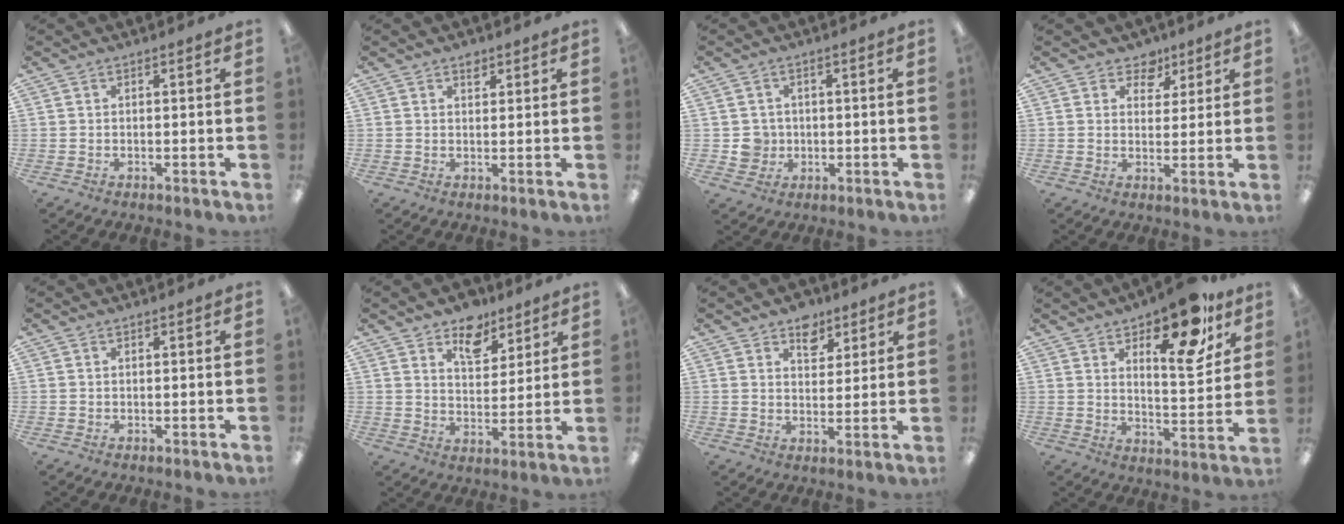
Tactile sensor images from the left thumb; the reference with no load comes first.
{"total": 2.1, "force": [1.5, 1.2, 0.9], "torque": [-0.002, -0.006, 0.025]}
{"total": 4.5, "force": [0.0, 4.4, 0.7], "torque": [-0.005, 0.005, -0.001]}
{"total": 5.5, "force": [3.7, 3.9, 1.3], "torque": [-0.010, -0.019, 0.062]}
{"total": 0.0}
{"total": 8.9, "force": [6.7, 4.9, 3.3], "torque": [-0.032, -0.038, 0.118]}
{"total": 6.6, "force": [4.6, 4.2, 2.2], "torque": [-0.012, -0.020, 0.078]}
{"total": 17.0, "force": [11.2, 6.4, 11.1], "torque": [-0.144, -0.064, 0.179]}